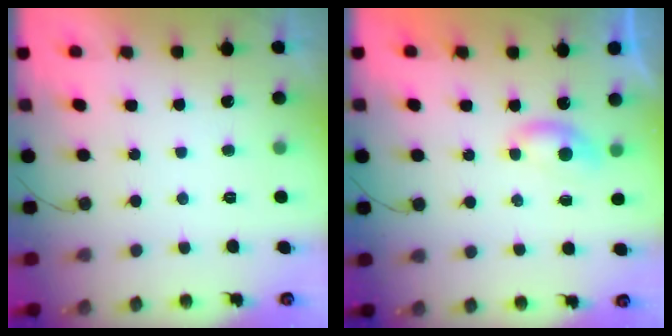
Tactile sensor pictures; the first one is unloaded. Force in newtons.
{"total": 4.5, "press": 4.5, "slide": 0.4}